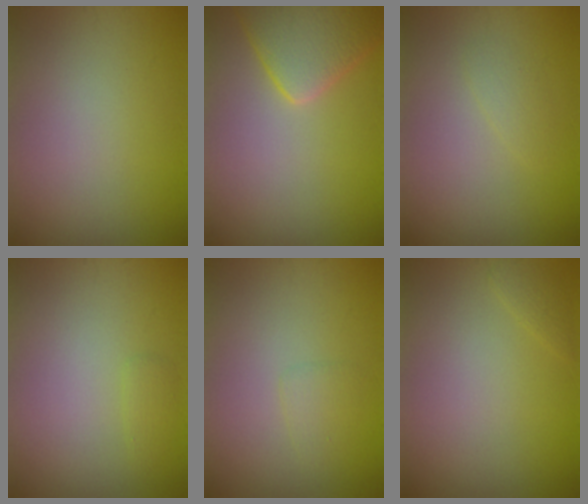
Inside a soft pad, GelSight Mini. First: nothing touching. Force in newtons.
{"total": 5.2, "press": 5.2, "slide": 0.4}
{"total": 1.0, "press": 1.0, "slide": 0.1}
{"total": 0.8, "press": 0.8, "slide": 0.1}
{"total": 1.1, "press": 1.1, "slide": 0.1}
{"total": 0.7, "press": 0.7, "slide": 0.0}